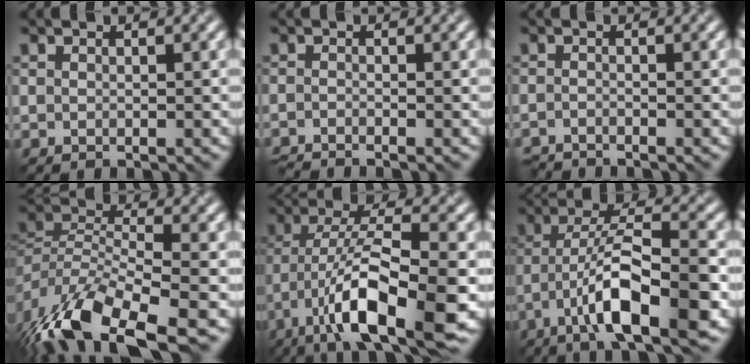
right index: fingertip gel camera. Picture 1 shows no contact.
{"total": 2.2, "force": [-2.0, 0.1, 0.9], "torque": [-0.026, -0.006, -0.047]}
{"total": 2.3, "force": [-2.3, 0.0, 0.4], "torque": [-0.017, -0.008, -0.049]}
{"total": 9.8, "force": [-5.5, 4.2, 7.0], "torque": [-0.131, -0.003, -0.111]}
{"total": 10.5, "force": [-4.8, 3.0, 8.9], "torque": [-0.157, 0.009, -0.086]}
{"total": 9.2, "force": [-4.1, 2.4, 7.9], "torque": [-0.132, 0.021, -0.073]}